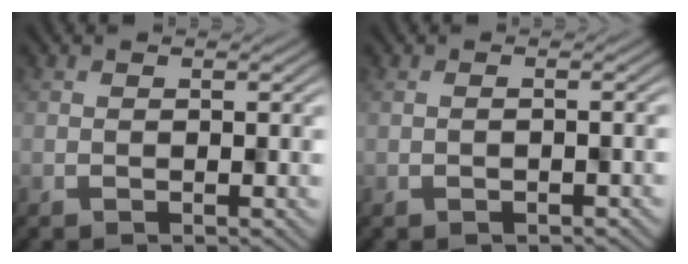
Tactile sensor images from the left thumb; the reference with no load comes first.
{"total": 0.5, "force": [-0.5, -0.1, -0.2], "torque": [0.004, 0.005, -0.009]}